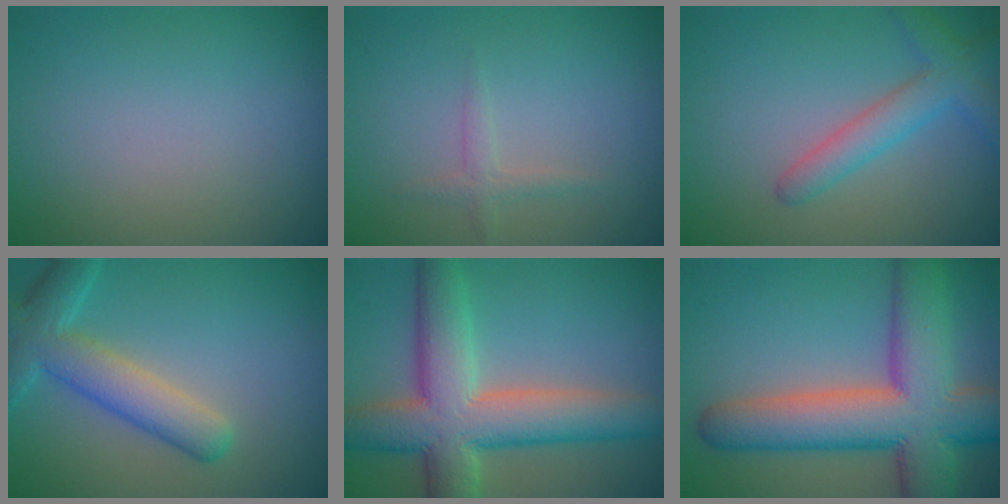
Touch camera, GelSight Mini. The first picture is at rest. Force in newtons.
{"total": 1.1, "press": 1.1, "slide": 0.1}
{"total": 3.5, "press": 3.5, "slide": 0.2}
{"total": 5.5, "press": 5.5, "slide": 0.3}
{"total": 9.3, "press": 9.3, "slide": 0.7}
{"total": 12.2, "press": 12.2, "slide": 0.7}